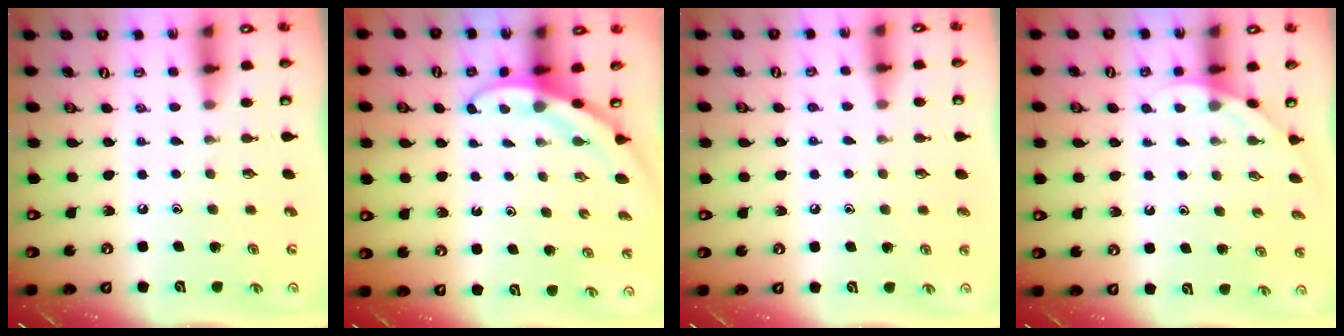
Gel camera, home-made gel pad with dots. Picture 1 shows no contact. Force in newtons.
{"total": 2.9, "press": 2.9, "slide": 0.1}
{"total": 4.5, "press": 4.4, "slide": 0.7}
{"total": 2.0, "press": 2.0, "slide": 0.0}